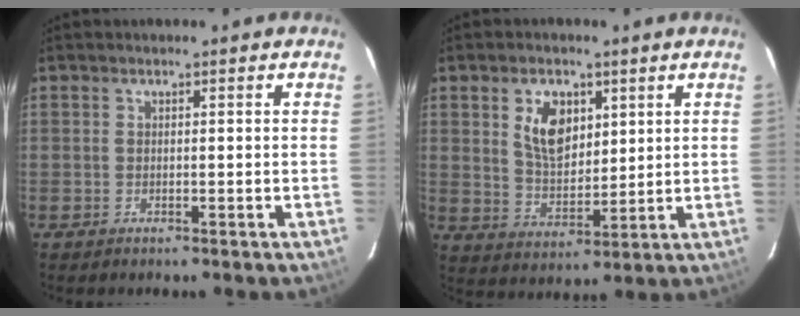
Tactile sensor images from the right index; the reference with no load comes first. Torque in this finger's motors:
{"motor_torque": [0.65, 0.54, 0.50, 0.11]}